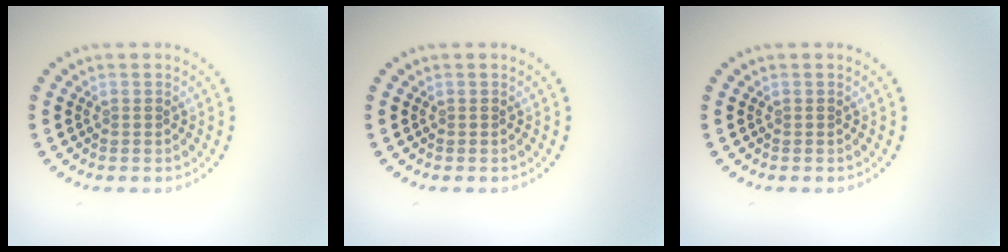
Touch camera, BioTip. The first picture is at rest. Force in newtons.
{"total": 0.0}
{"total": 0.0}